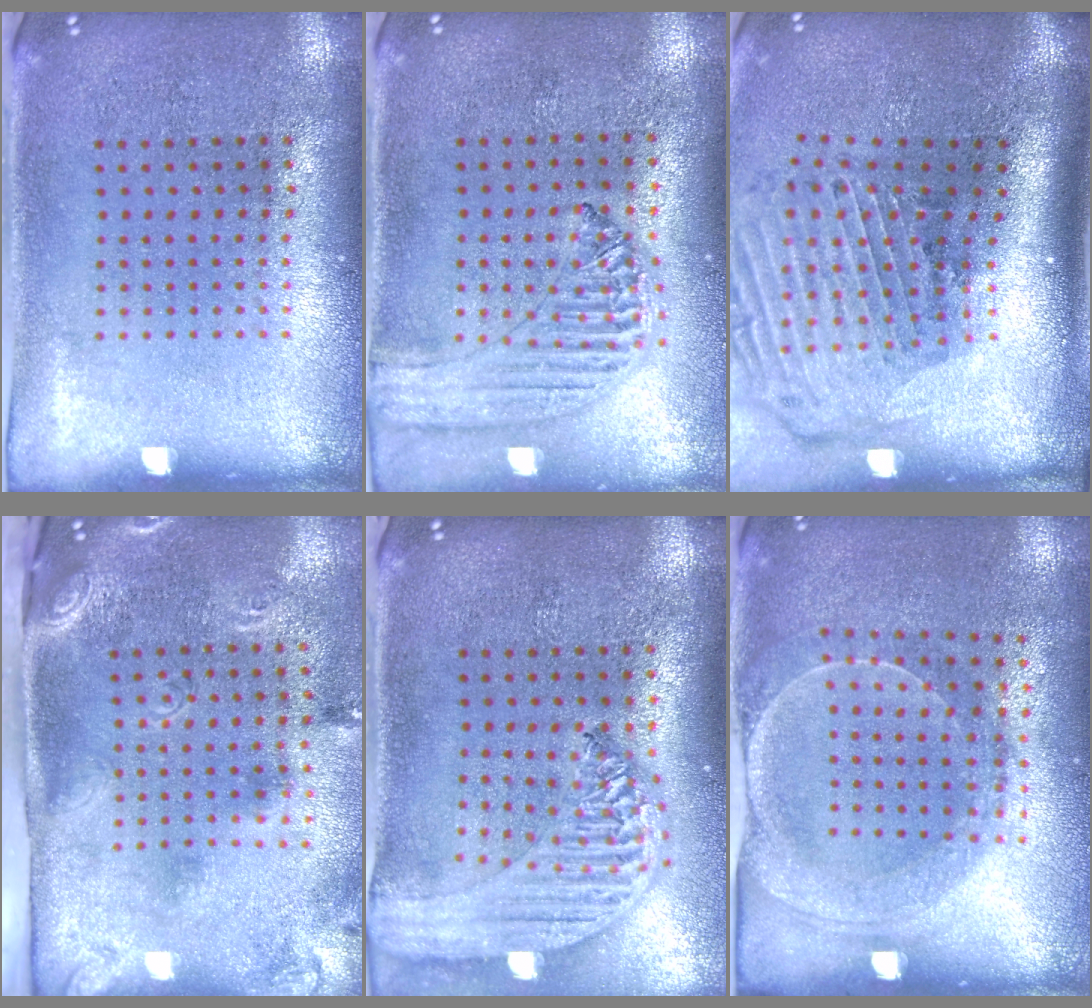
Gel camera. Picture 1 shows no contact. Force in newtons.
{"total": 1.3, "press": 1.3, "slide": 0.1}
{"total": 3.0, "press": 2.1, "slide": 2.2}
{"total": 2.9, "press": 1.8, "slide": 2.3}
{"total": 2.4, "press": 2.1, "slide": 1.1}
{"total": 1.7, "press": 1.7, "slide": 0.3}